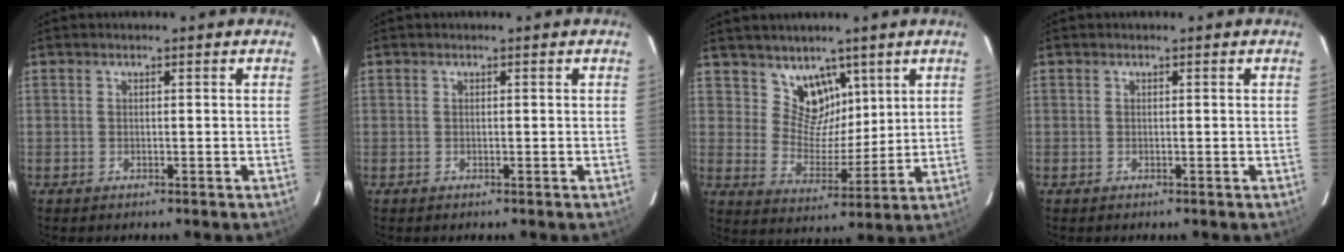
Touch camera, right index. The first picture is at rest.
{"total": 0.0}
{"total": 8.2, "force": [5.4, 5.8, 1.9], "torque": [-0.019, -0.007, 0.105]}
{"total": 0.0}